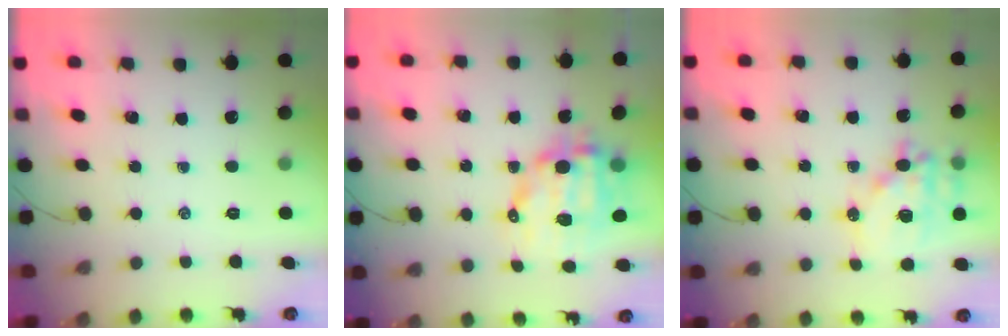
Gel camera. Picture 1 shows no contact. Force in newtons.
{"total": 11.8, "press": 11.5, "slide": 2.6}
{"total": 16.1, "press": 15.8, "slide": 3.4}